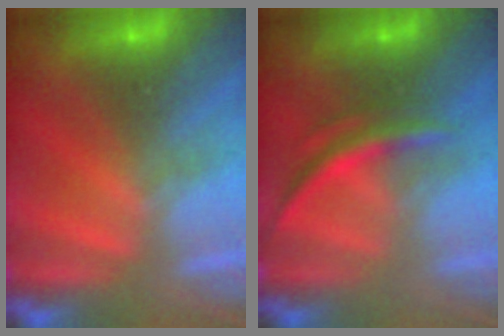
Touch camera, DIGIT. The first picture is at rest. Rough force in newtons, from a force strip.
{"total": 3.7}